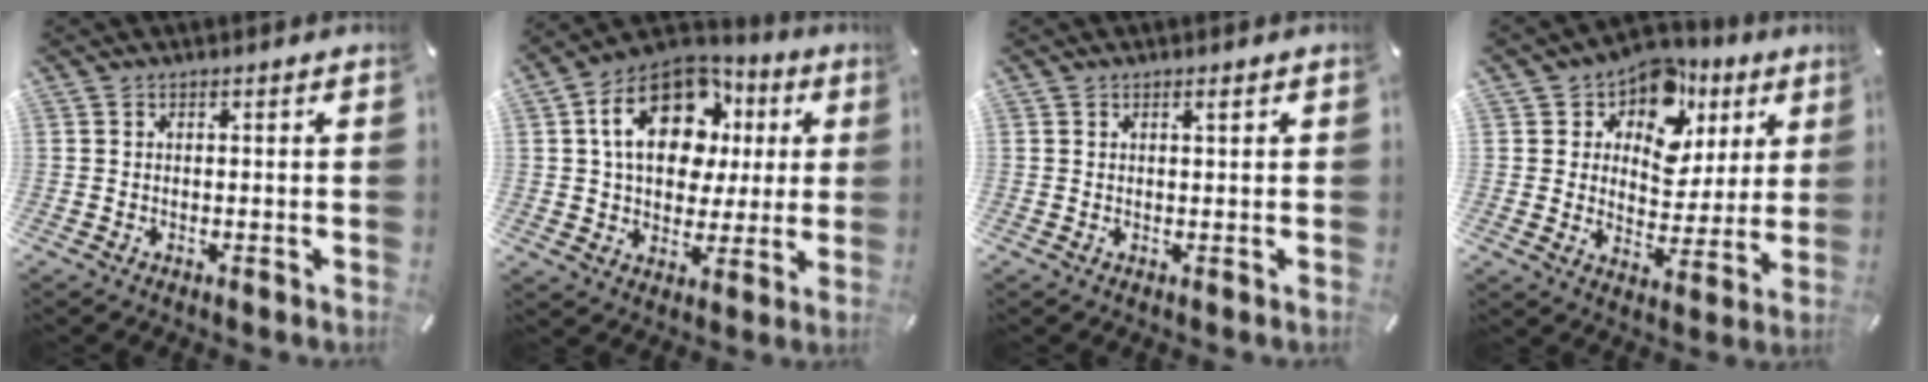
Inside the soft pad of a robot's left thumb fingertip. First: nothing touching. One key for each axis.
{"total": 18.7, "fx": 5.8, "fy": 13.4, "fz": 11.7, "tx": -0.197, "ty": -0.013, "tz": 0.104}
{"total": 1.1, "fx": 0.6, "fy": 0.2, "fz": 0.9, "tx": -0.019, "ty": 0.000, "tz": 0.010}
{"total": 11.3, "fx": 6.7, "fy": 8.1, "fz": 4.2, "tx": -0.080, "ty": -0.046, "tz": 0.125}